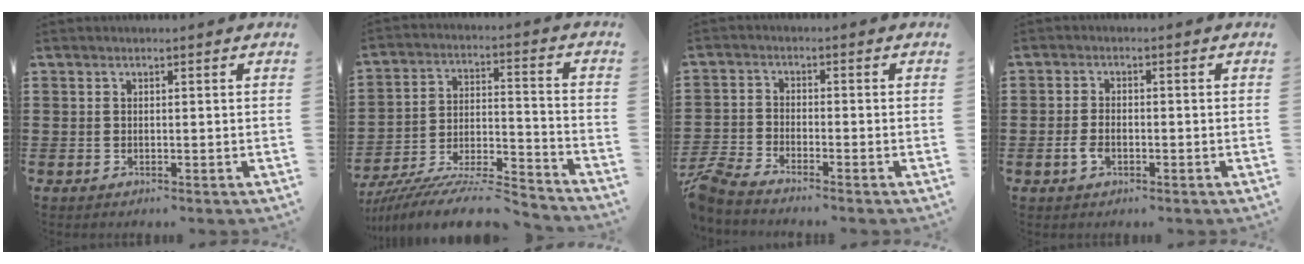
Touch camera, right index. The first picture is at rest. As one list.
[{"total": 11.0, "force": [-10.2, 0.7, 4.1], "torque": [-0.061, 0.020, -0.197]}, {"total": 3.7, "force": [-3.6, 0.0, 0.7], "torque": [-0.044, -0.011, -0.081]}, {"total": 2.6, "force": [-1.1, 1.2, 2.0], "torque": [-0.053, -0.008, -0.023]}]